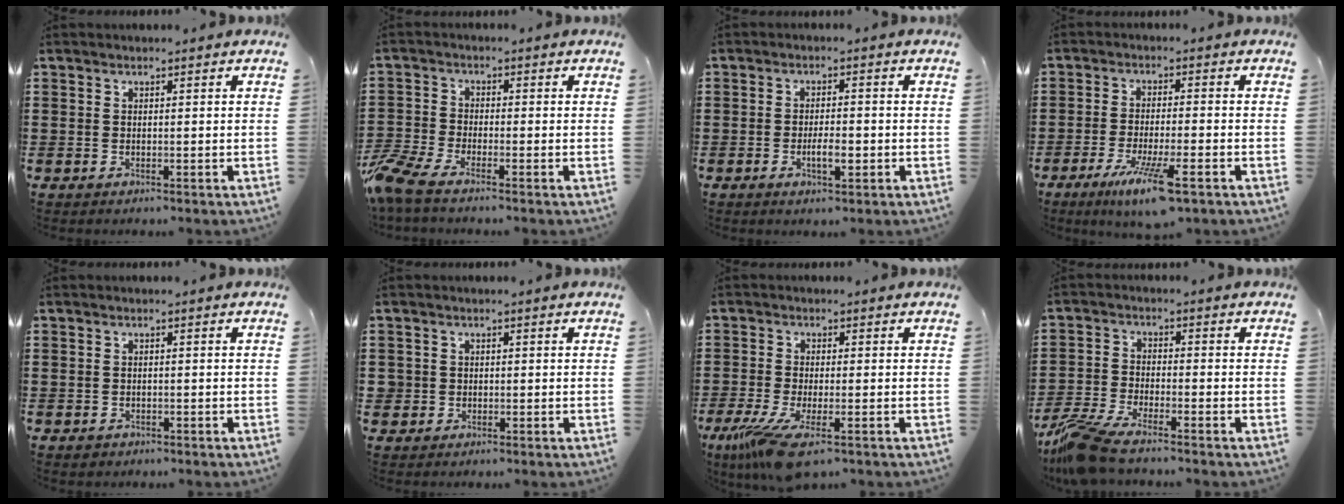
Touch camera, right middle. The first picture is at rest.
{"total": 5.1, "force": [-4.2, 1.1, 2.6], "torque": [-0.092, -0.017, -0.094]}
{"total": 3.4, "force": [-1.0, 1.2, 3.0], "torque": [-0.045, 0.000, -0.020]}
{"total": 7.9, "force": [-4.5, 1.0, 6.4], "torque": [-0.116, -0.010, -0.075]}
{"total": 0.8, "force": [-0.6, 0.6, 0.0], "torque": [-0.002, 0.004, -0.014]}
{"total": 1.7, "force": [-0.3, 1.7, 0.2], "torque": [-0.010, 0.006, -0.009]}
{"total": 7.0, "force": [-4.0, 1.7, 5.4], "torque": [-0.122, -0.020, -0.074]}
{"total": 7.6, "force": [-6.5, 1.3, 3.7], "torque": [-0.100, -0.007, -0.131]}